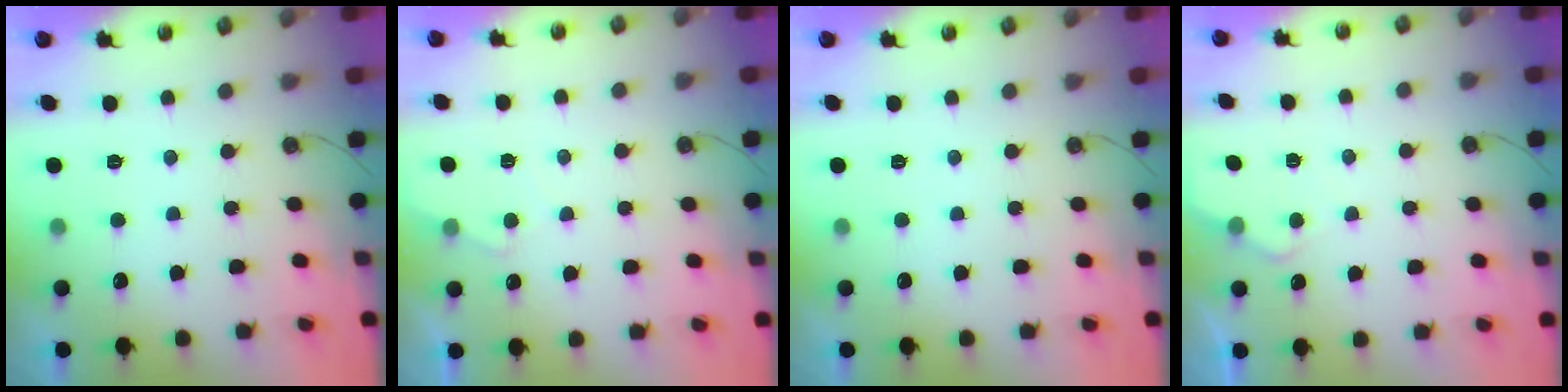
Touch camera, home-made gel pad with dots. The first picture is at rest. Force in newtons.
{"total": 4.6, "press": 4.5, "slide": 0.5}
{"total": 0.0}
{"total": 3.8, "press": 3.8, "slide": 0.4}